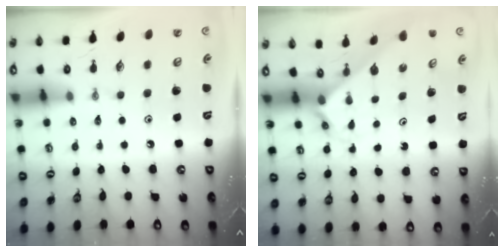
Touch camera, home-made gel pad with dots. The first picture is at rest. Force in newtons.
{"total": 1.8, "press": 1.7, "slide": 0.2}